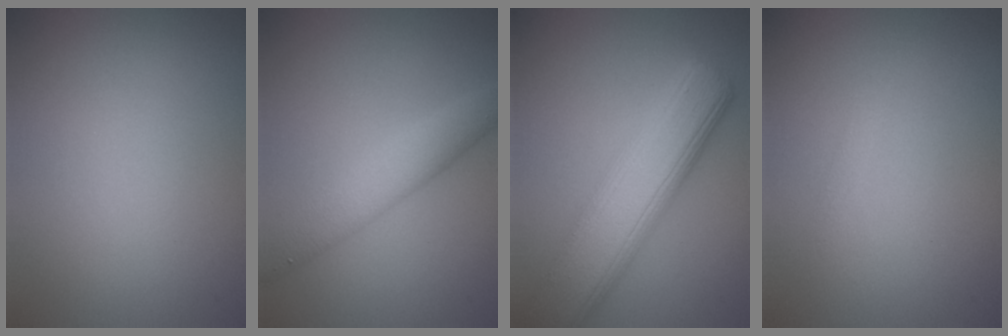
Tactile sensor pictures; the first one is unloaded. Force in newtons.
{"total": 4.1, "press": 4.1, "slide": 0.0}
{"total": 8.8, "press": 8.8, "slide": 0.2}
{"total": 0.6, "press": 0.6, "slide": 0.0}